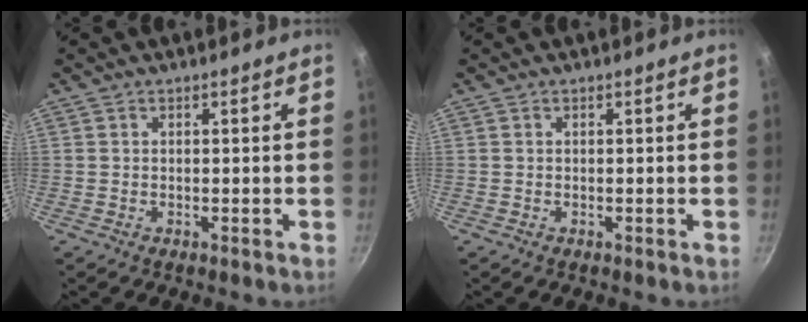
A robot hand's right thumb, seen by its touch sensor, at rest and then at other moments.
{"total": 0.0}